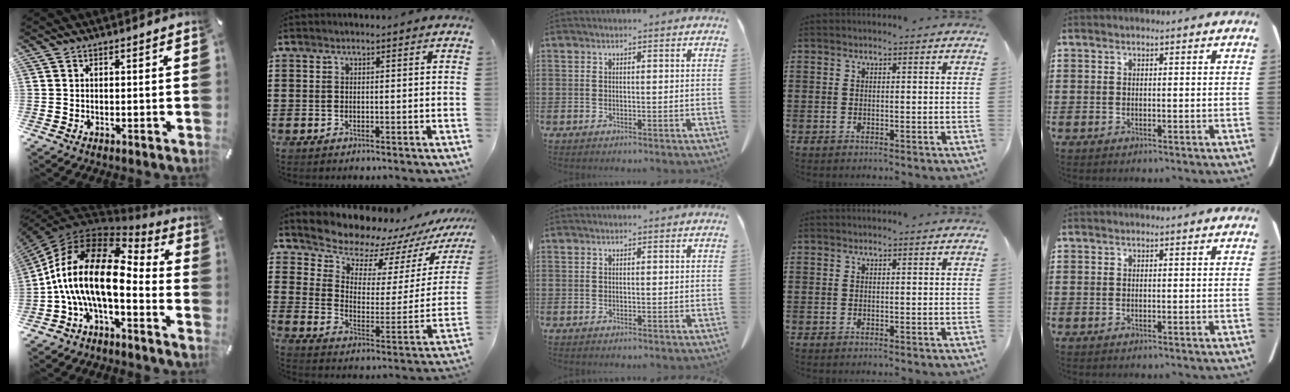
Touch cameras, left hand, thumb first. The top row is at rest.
{"thumb": {"total": 19.8, "force": [-1.7, 9.7, 17.2], "torque": [-0.376, -0.006, -0.032]}, "index": {"total": 8.2, "force": [7.8, 2.5, 0.8], "torque": [-0.050, -0.070, 0.135]}}